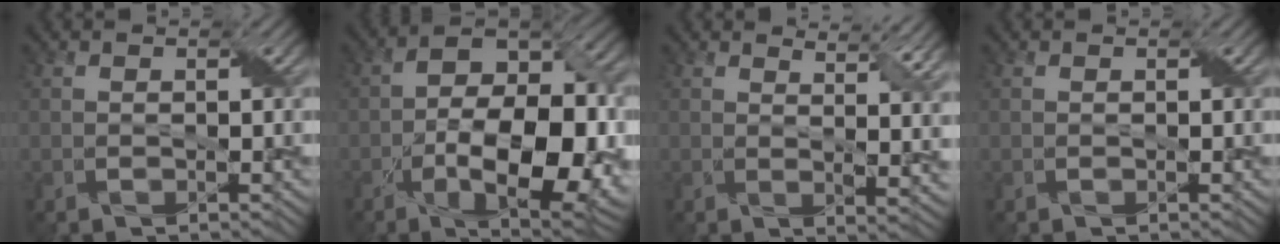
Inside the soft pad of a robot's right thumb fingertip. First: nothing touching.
{"total": 15.3, "force": [-4.6, 7.3, 12.6], "torque": [-0.192, -0.008, -0.079]}
{"total": 7.0, "force": [4.4, 2.0, 5.1], "torque": [-0.070, 0.003, 0.065]}
{"total": 0.0}